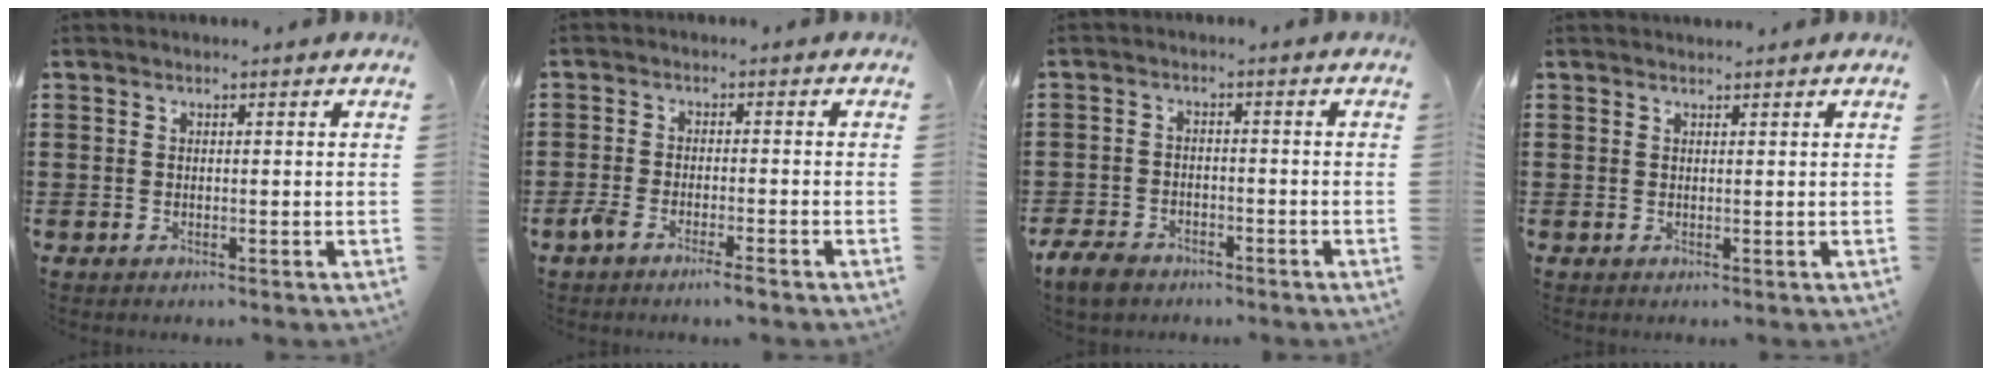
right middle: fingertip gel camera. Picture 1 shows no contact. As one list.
[{"total": 2.9, "force": [-2.1, 0.3, 2.0], "torque": [-0.046, -0.002, -0.041]}, {"total": 3.5, "force": [-3.1, 1.4, 1.1], "torque": [-0.035, 0.002, -0.067]}, {"total": 0.7, "force": [0.7, 0.0, 0.0], "torque": [-0.001, -0.003, 0.015]}]